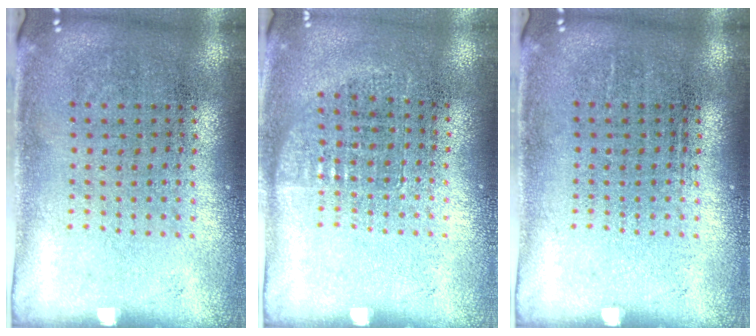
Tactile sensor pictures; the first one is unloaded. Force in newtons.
{"total": 0.7, "press": 0.6, "slide": 0.3}
{"total": 0.0}